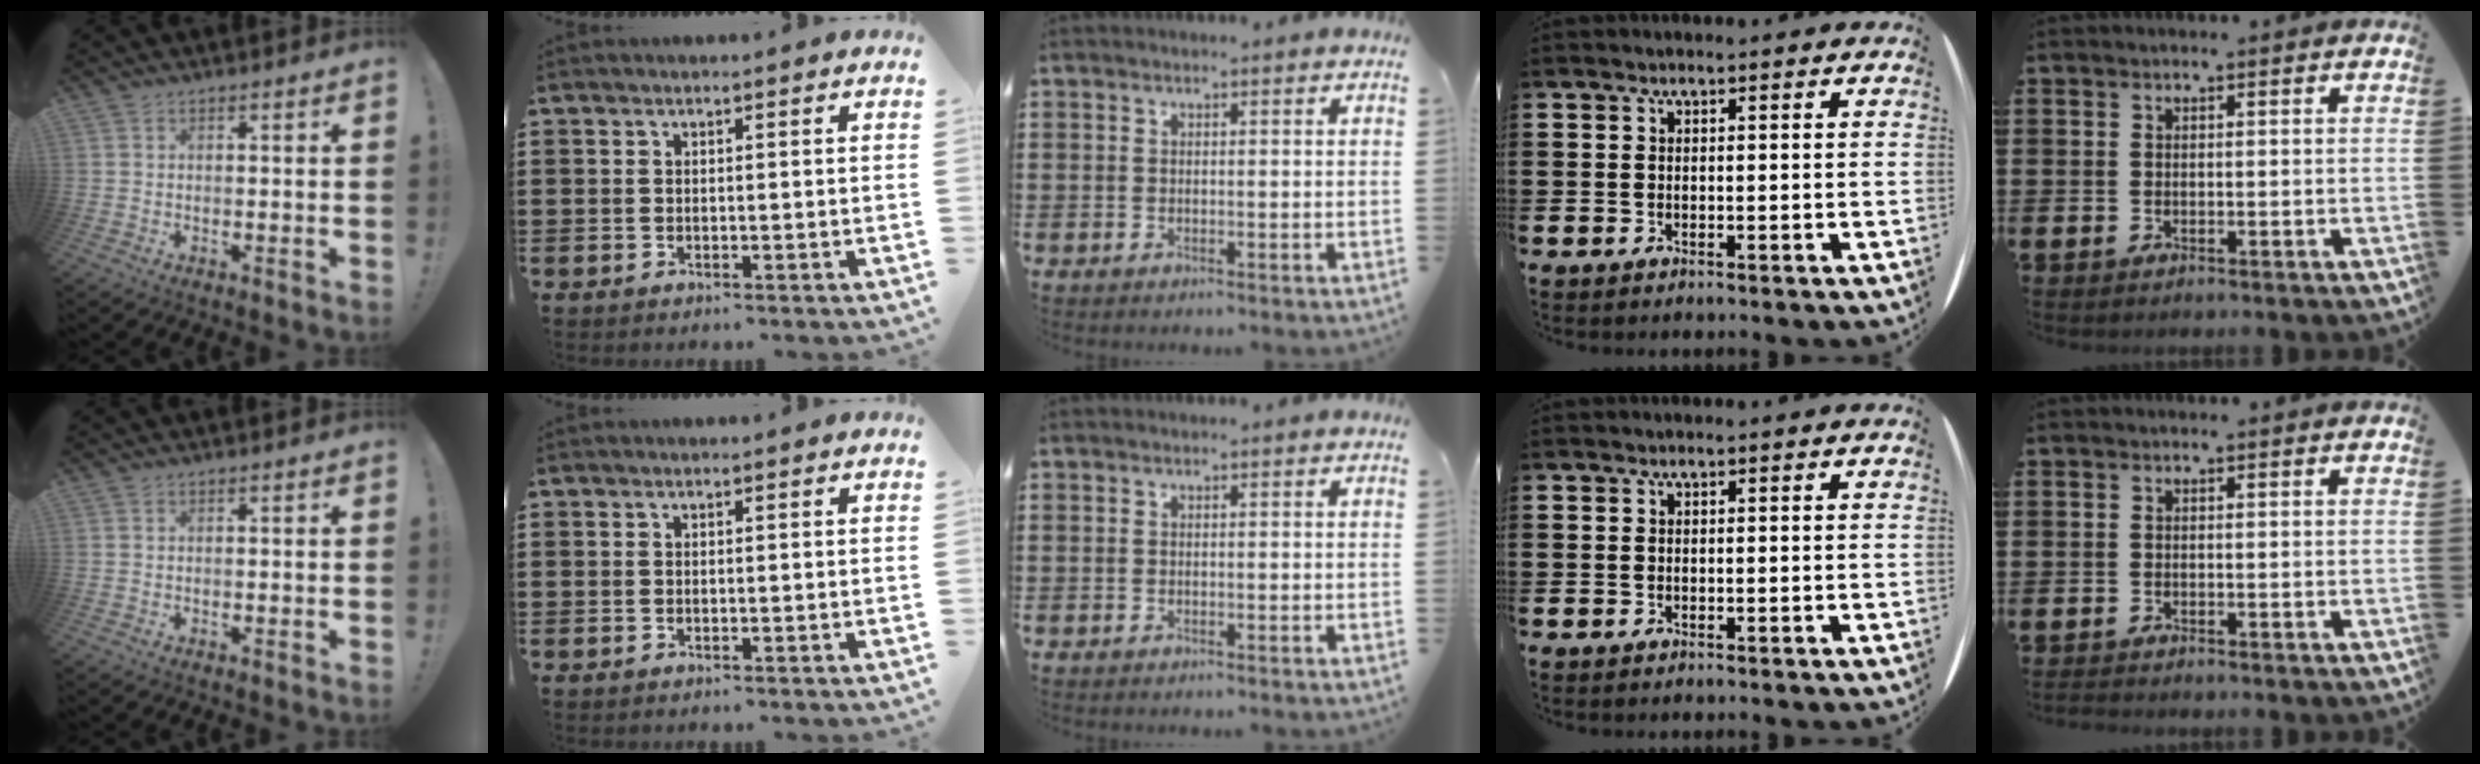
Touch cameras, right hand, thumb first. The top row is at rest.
{}